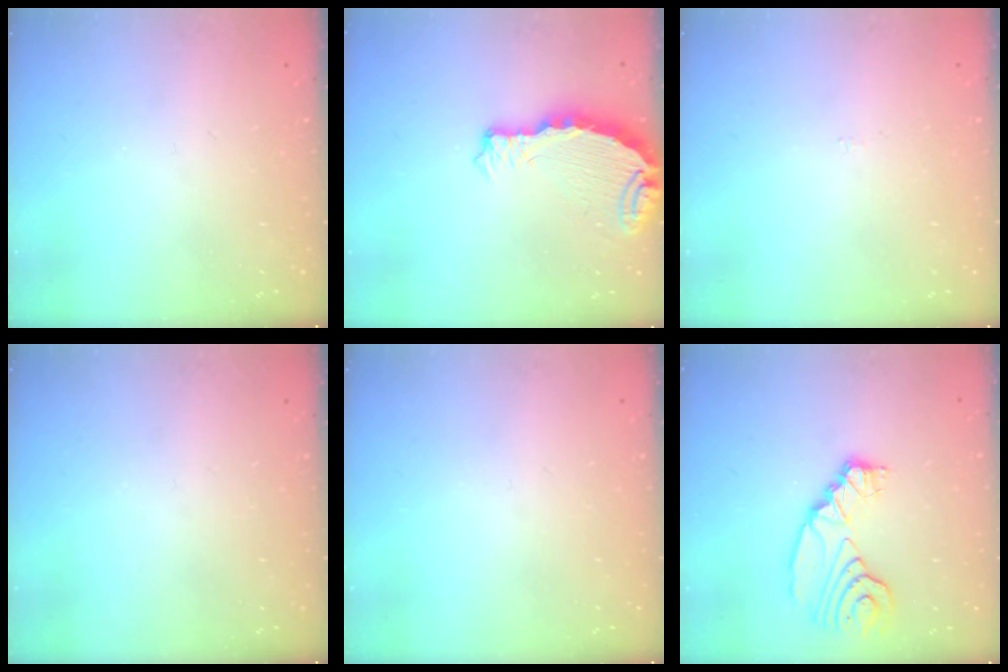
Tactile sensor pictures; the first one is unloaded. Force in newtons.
{"total": 7.9, "press": 7.9, "slide": 0.9}
{"total": 0.0}
{"total": 0.0}
{"total": 0.0}
{"total": 9.8, "press": 9.7, "slide": 0.9}